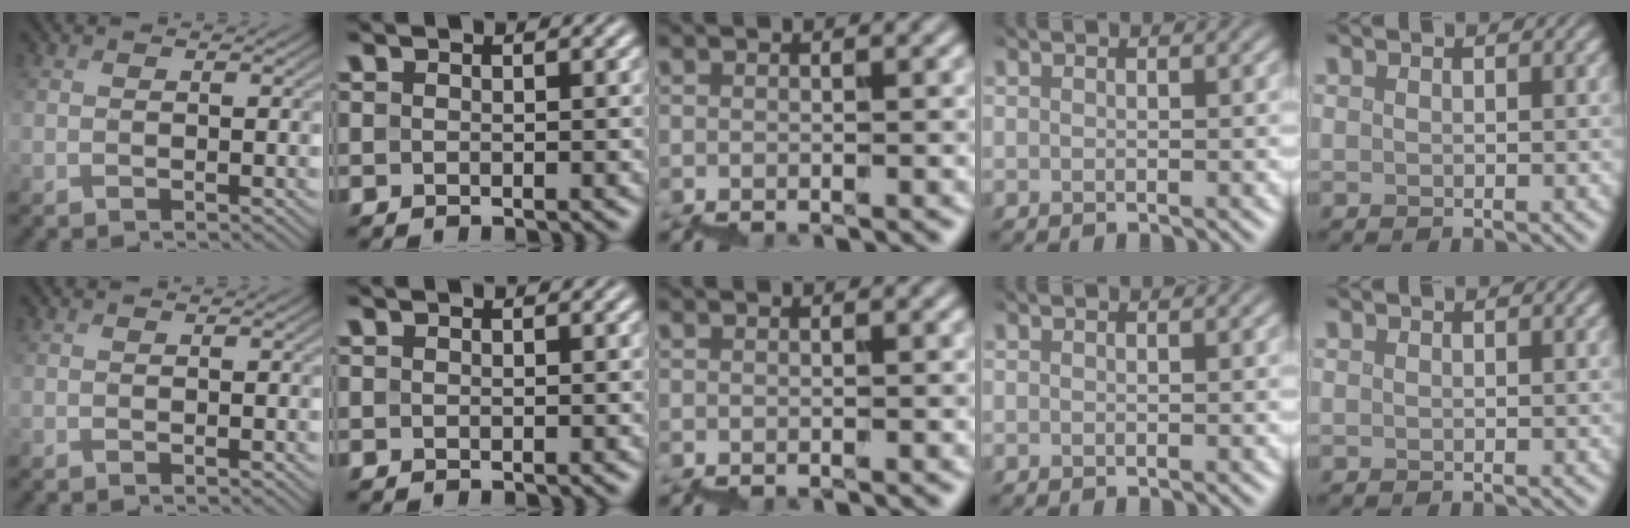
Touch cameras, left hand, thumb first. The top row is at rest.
{}